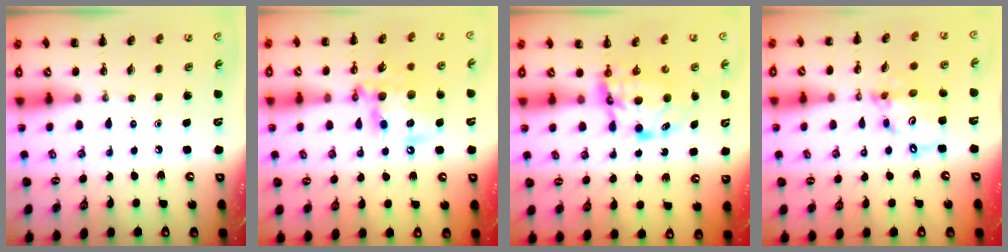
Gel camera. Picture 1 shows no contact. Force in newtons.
{"total": 13.7, "press": 13.4, "slide": 3.0}
{"total": 6.4, "press": 6.3, "slide": 0.7}
{"total": 11.3, "press": 10.9, "slide": 2.7}